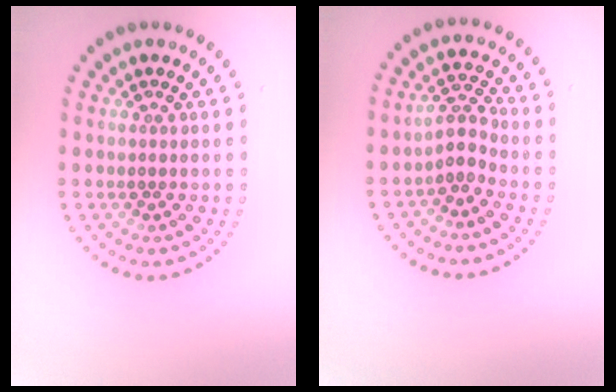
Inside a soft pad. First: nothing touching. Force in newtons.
{"total": 2.1, "press": 1.6, "slide": 1.4}